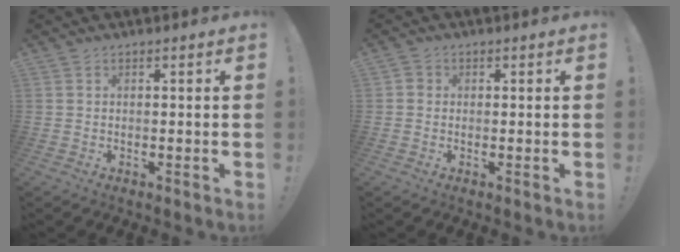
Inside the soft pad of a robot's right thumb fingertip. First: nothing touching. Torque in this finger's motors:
{"motor_torque": [-0.19, -0.10, -0.10, 0.18, -0.01]}